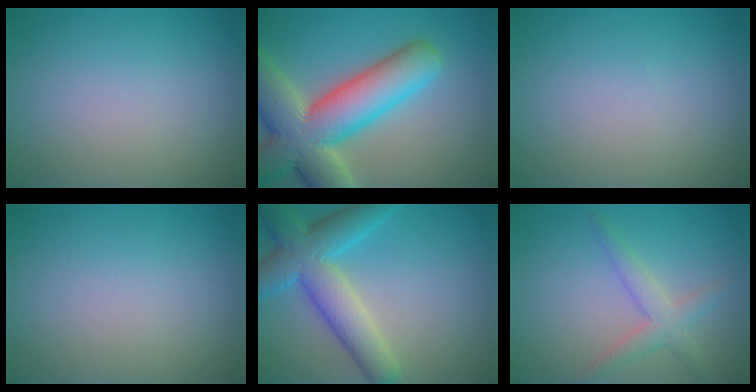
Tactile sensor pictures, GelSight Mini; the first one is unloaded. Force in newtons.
{"total": 12.3, "press": 12.2, "slide": 1.0}
{"total": 0.0}
{"total": 0.0}
{"total": 7.4, "press": 7.4, "slide": 0.3}
{"total": 2.7, "press": 2.7, "slide": 0.1}